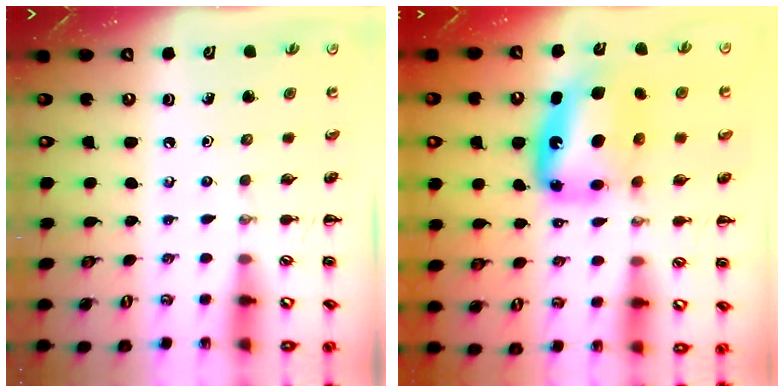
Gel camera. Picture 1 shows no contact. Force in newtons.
{"total": 11.5, "press": 11.0, "slide": 3.1}